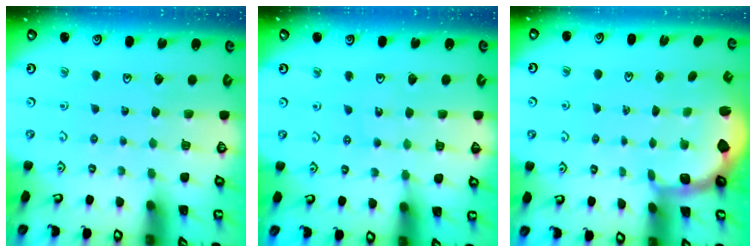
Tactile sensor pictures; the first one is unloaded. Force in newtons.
{"total": 4.3, "press": 3.7, "slide": 2.0}
{"total": 2.5, "press": 1.1, "slide": 2.2}